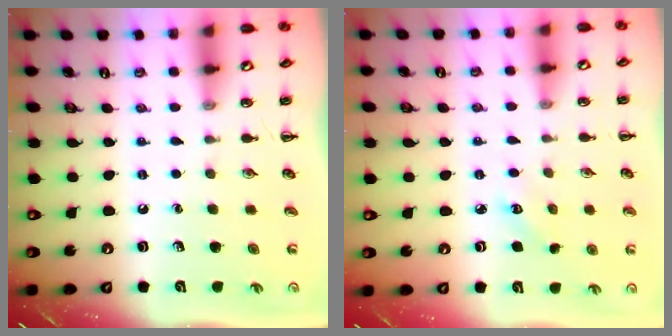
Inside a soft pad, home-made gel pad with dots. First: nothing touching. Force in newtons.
{"total": 2.3, "press": 2.2, "slide": 0.6}